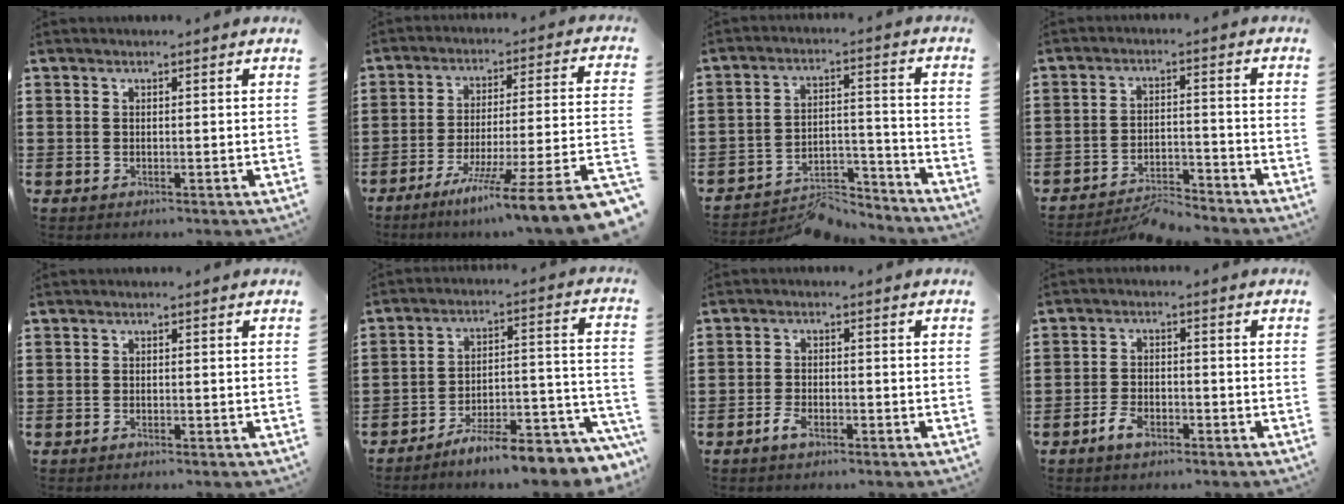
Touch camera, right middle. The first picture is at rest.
{"total": 9.4, "force": [-6.5, -0.9, 6.8], "torque": [-0.111, -0.020, -0.130]}
{"total": 6.5, "force": [-6.2, 1.4, 1.3], "torque": [-0.016, 0.021, -0.121]}
{"total": 4.6, "force": [-4.5, 0.6, 1.0], "torque": [-0.019, 0.007, -0.092]}
{"total": 1.0, "force": [-0.9, 0.1, 0.4], "torque": [-0.010, -0.002, -0.018]}
{"total": 8.8, "force": [-7.9, 0.4, 3.7], "torque": [-0.042, 0.011, -0.150]}
{"total": 2.8, "force": [-2.0, 1.1, 1.6], "torque": [-0.036, 0.000, -0.042]}
{"total": 3.7, "force": [-2.7, 1.6, 2.0], "torque": [-0.041, 0.004, -0.054]}